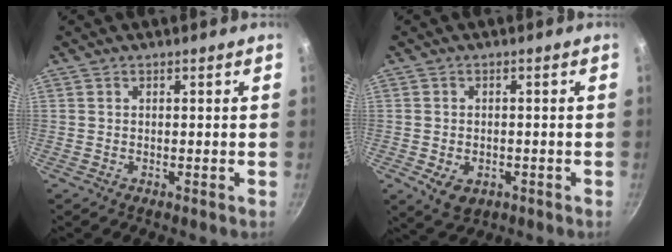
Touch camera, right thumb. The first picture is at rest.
{"total": 5.2, "force": [-1.7, 3.7, 3.3], "torque": [-0.047, 0.001, -0.018]}